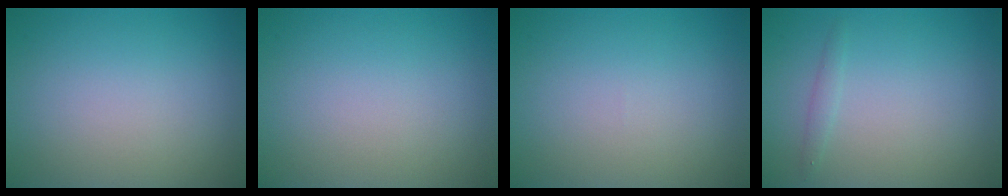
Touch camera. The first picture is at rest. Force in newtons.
{"total": 0.0}
{"total": 0.0}
{"total": 0.8, "press": 0.8, "slide": 0.1}